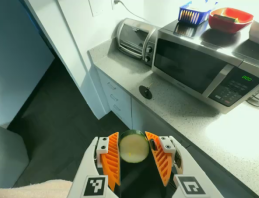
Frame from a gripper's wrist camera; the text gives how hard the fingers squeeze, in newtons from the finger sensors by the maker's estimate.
{"total": 11.4, "left": 11.3, "right": 11.4}